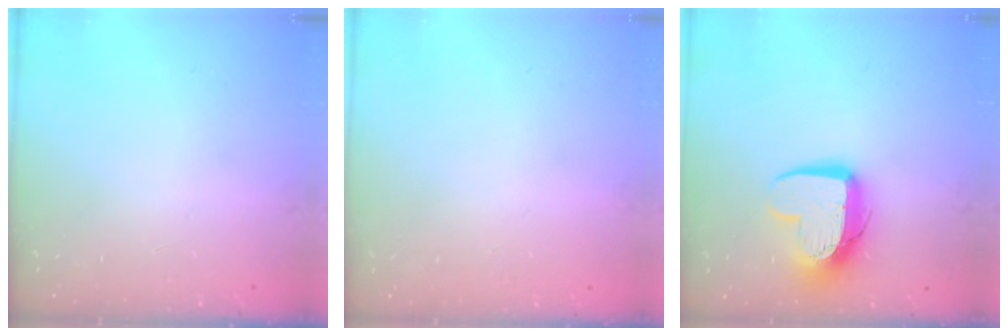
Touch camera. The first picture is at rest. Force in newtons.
{"total": 0.0}
{"total": 13.2, "press": 13.2, "slide": 1.1}